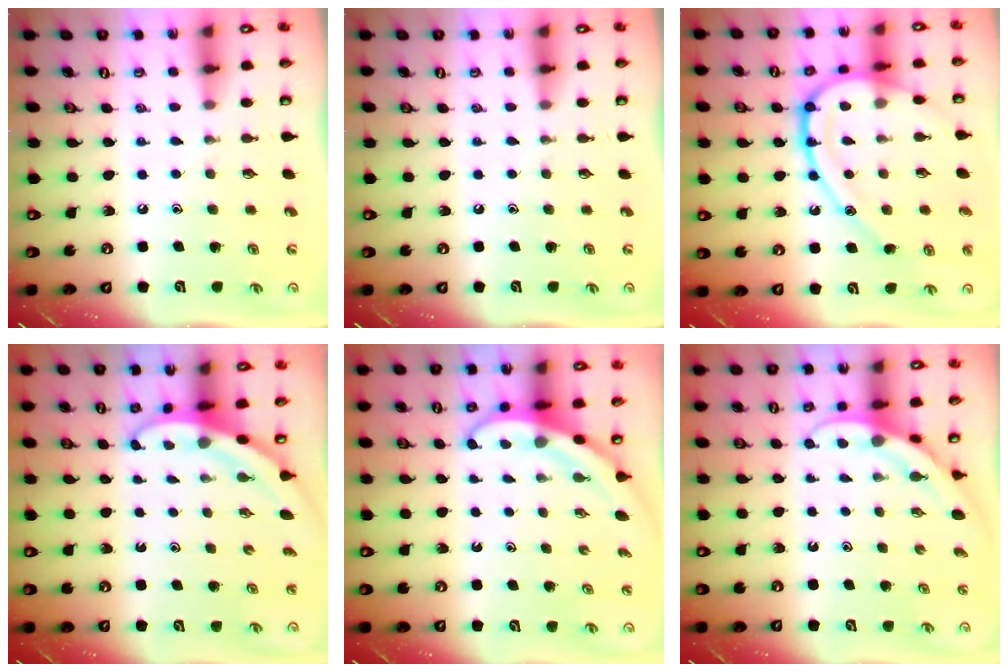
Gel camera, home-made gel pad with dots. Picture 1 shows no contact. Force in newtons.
{"total": 0.0}
{"total": 18.7, "press": 18.7, "slide": 1.2}
{"total": 3.3, "press": 3.3, "slide": 0.2}
{"total": 3.8, "press": 3.8, "slide": 0.4}
{"total": 5.4, "press": 5.4, "slide": 0.4}